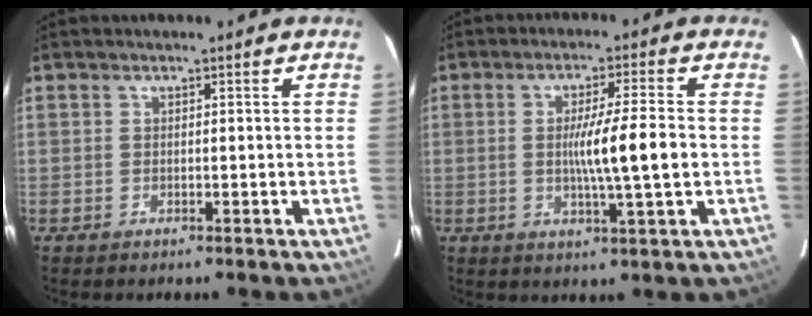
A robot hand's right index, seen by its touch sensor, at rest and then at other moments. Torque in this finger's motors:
{"motor_torque": [1.32, -0.14, 0.68, 0.16]}